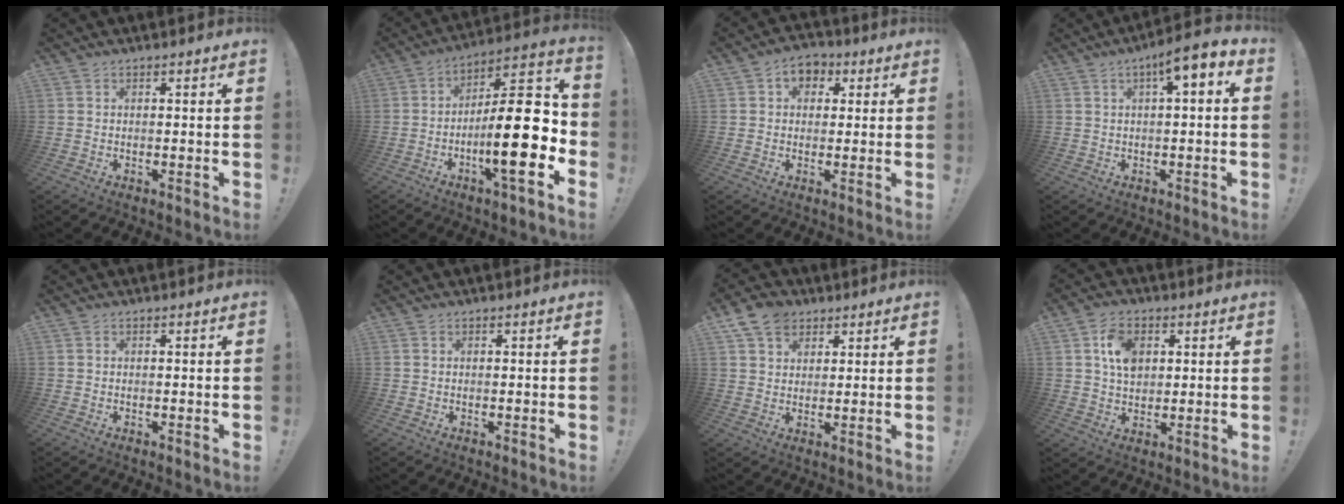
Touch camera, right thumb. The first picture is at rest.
{"total": 21.5, "force": [-4.8, 5.3, 20.2], "torque": [-0.336, 0.027, -0.077]}
{"total": 5.7, "force": [1.3, 4.6, 3.1], "torque": [-0.039, 0.002, 0.025]}
{"total": 5.8, "force": [1.6, 0.9, 5.5], "torque": [-0.084, -0.016, 0.022]}
{"total": 0.0}
{"total": 0.0}
{"total": 8.6, "force": [4.9, 6.2, 3.3], "torque": [-0.056, -0.017, 0.098]}
{"total": 9.3, "force": [2.9, 6.7, 5.8], "torque": [-0.089, 0.006, 0.056]}